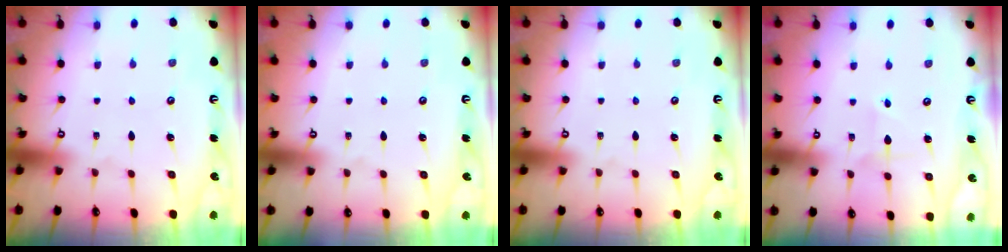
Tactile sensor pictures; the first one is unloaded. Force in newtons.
{"total": 0.9, "press": 0.9, "slide": 0.2}
{"total": 0.0}
{"total": 4.4, "press": 4.3, "slide": 0.5}